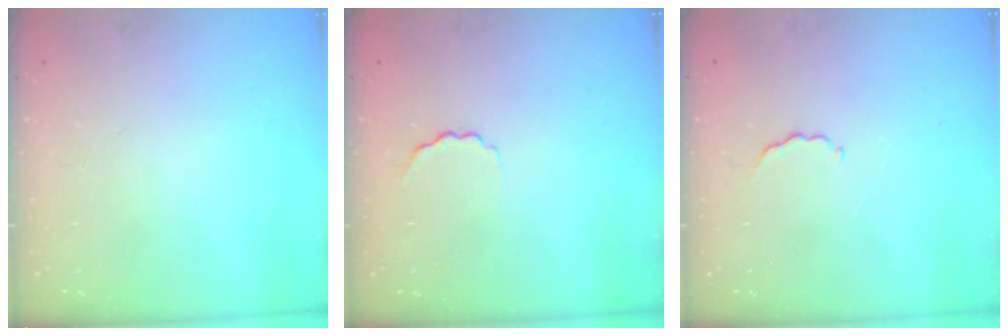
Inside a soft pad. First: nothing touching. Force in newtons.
{"total": 2.5, "press": 2.4, "slide": 0.6}
{"total": 3.2, "press": 3.2, "slide": 0.4}